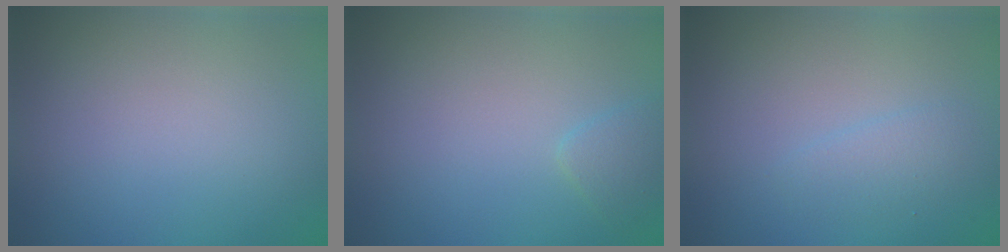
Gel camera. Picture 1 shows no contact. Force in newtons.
{"total": 1.2, "press": 1.2, "slide": 0.1}
{"total": 1.3, "press": 1.3, "slide": 0.1}